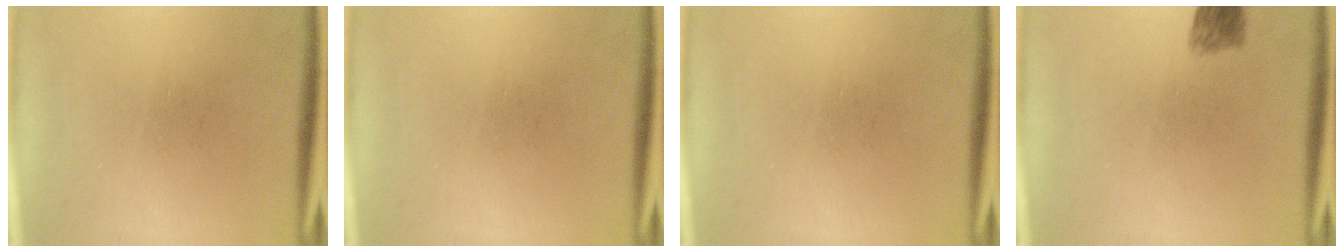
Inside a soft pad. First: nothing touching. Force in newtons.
{"total": 0.0}
{"total": 0.0}
{"total": 2.9}